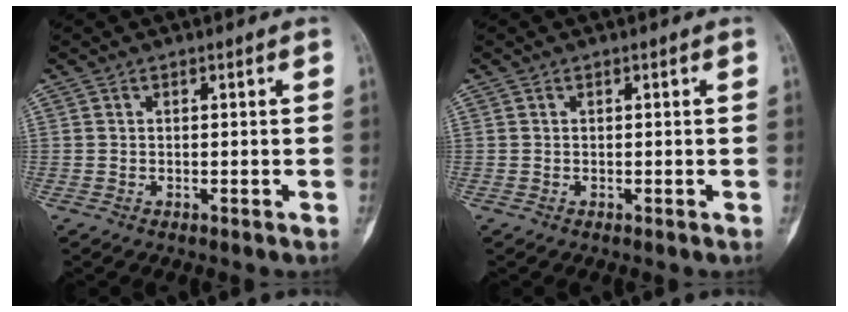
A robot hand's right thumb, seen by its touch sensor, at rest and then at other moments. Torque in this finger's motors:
{"motor_torque": [0.00, 0.01, 0.04, -0.05, 0.03]}